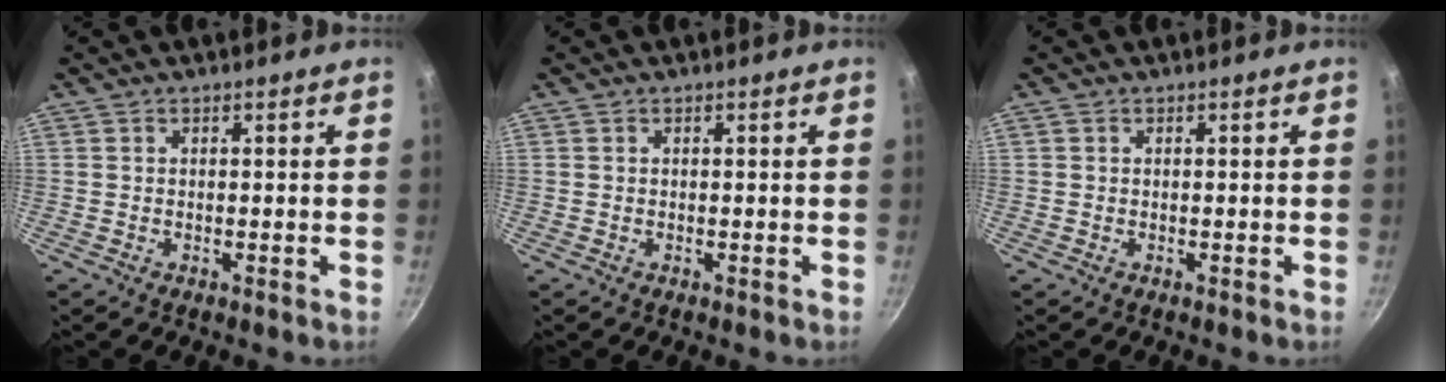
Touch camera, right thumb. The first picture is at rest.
{"total": 0.0}
{"total": 0.0}